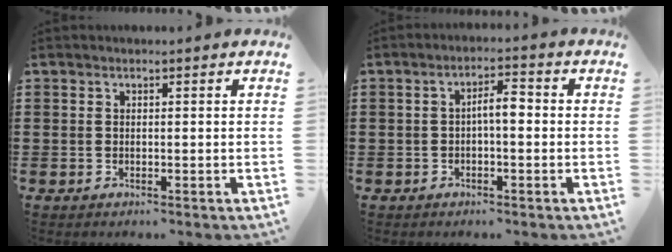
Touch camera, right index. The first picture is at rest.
{"total": 3.1, "force": [-0.4, 0.7, 3.0], "torque": [-0.055, 0.007, -0.010]}